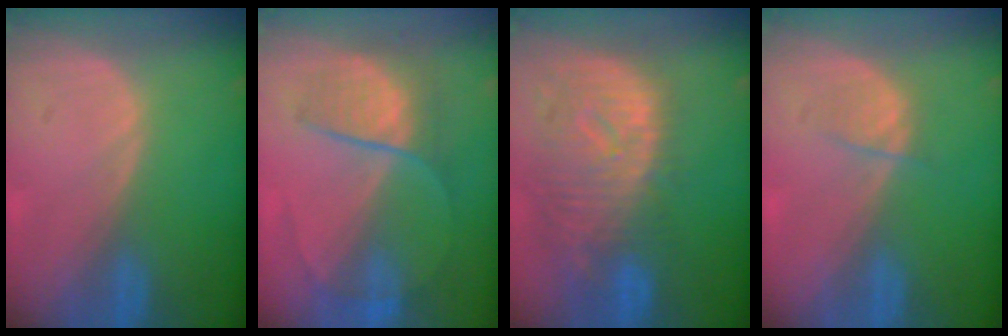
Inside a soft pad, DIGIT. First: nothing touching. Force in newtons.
{"total": 6.7, "press": 6.5, "slide": 1.6}
{"total": 12.0, "press": 10.4, "slide": 6.0}
{"total": 1.9, "press": 1.9, "slide": 0.4}